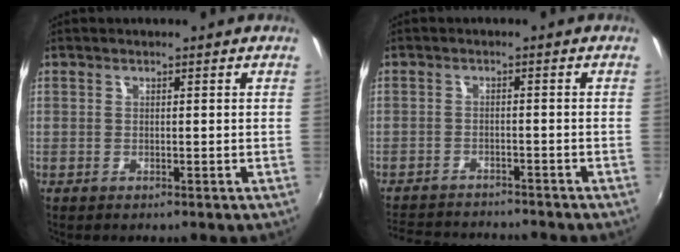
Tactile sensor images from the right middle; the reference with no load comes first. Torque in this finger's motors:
{"motor_torque": [0.34, -0.47, 0.06, 0.03]}